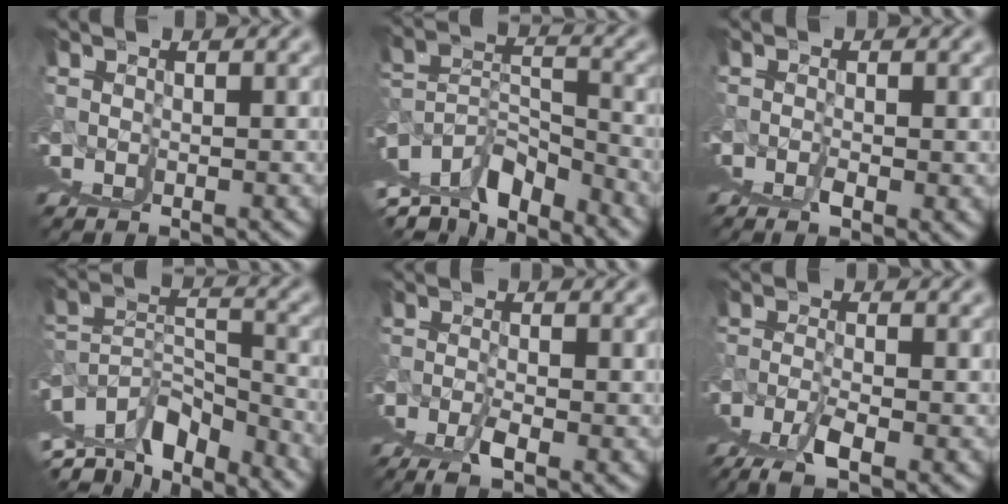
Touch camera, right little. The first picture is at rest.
{"total": 4.8, "force": [0.5, -0.6, 4.7], "torque": [-0.047, 0.029, 0.016]}
{"total": 2.0, "force": [0.8, -0.9, 1.6], "torque": [-0.005, 0.017, 0.012]}
{"total": 5.1, "force": [0.4, -0.2, 5.1], "torque": [-0.054, 0.027, 0.017]}
{"total": 3.5, "force": [1.2, -1.6, 2.8], "torque": [-0.022, 0.022, 0.024]}
{"total": 4.0, "force": [1.5, -1.3, 3.5], "torque": [-0.044, 0.021, 0.030]}